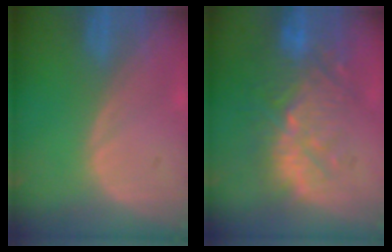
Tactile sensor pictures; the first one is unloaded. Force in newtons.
{"total": 11.2, "press": 9.9, "slide": 5.4}